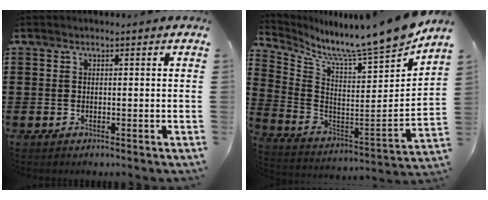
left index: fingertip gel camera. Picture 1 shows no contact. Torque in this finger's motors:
{"motor_torque": [2.14, 0.00, -0.04, -0.07]}